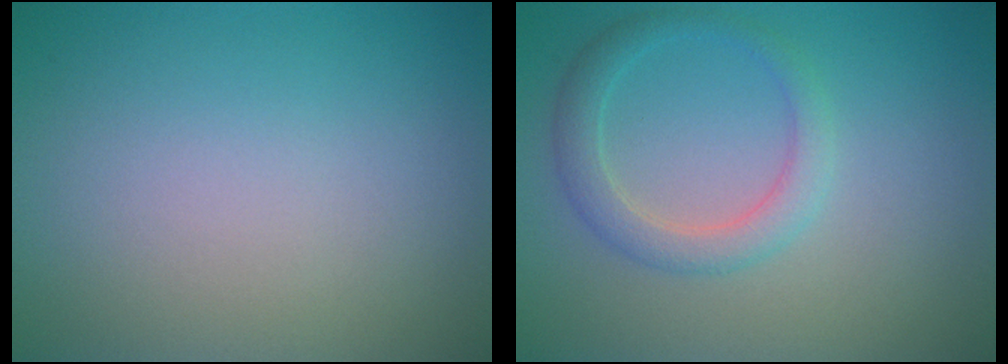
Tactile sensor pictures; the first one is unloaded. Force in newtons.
{"total": 2.7, "press": 2.7, "slide": 0.2}